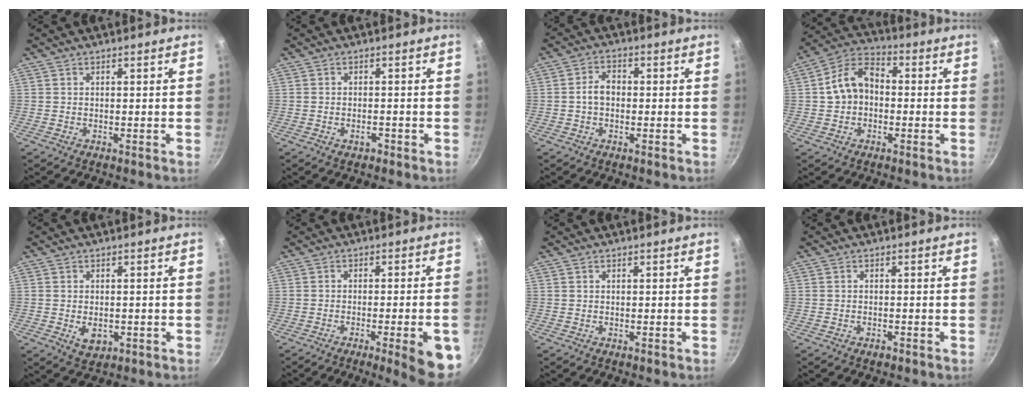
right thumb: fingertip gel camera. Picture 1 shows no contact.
{"total": 1.6, "force": [-1.0, 0.9, 0.9], "torque": [-0.010, 0.010, -0.012]}
{"total": 4.0, "force": [-0.4, 2.8, 2.8], "torque": [-0.038, 0.017, -0.012]}
{"total": 9.6, "force": [-0.4, 7.2, 6.4], "torque": [-0.094, 0.038, -0.021]}
{"total": 4.2, "force": [-0.8, 2.8, 3.0], "torque": [-0.039, -0.003, -0.005]}
{"total": 10.4, "force": [-4.3, 2.1, 9.3], "torque": [-0.099, 0.017, -0.054]}
{"total": 0.0}
{"total": 1.2, "force": [-0.8, 0.6, 0.6], "torque": [-0.014, 0.007, -0.013]}